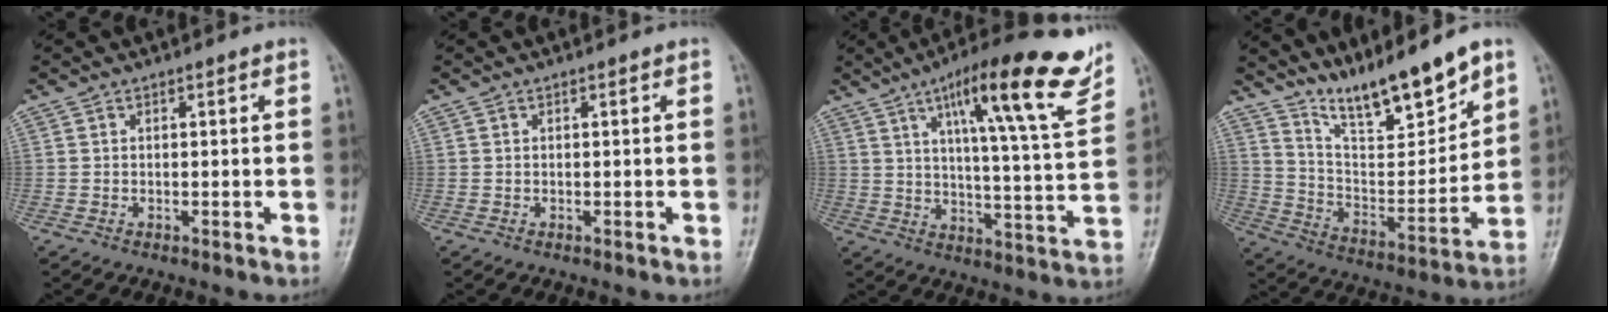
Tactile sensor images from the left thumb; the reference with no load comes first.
{"total": 0.0}
{"total": 19.4, "force": [11.5, 3.3, 15.3], "torque": [-0.201, -0.047, 0.169]}
{"total": 15.3, "force": [12.0, 3.1, 8.9], "torque": [-0.116, -0.077, 0.221]}